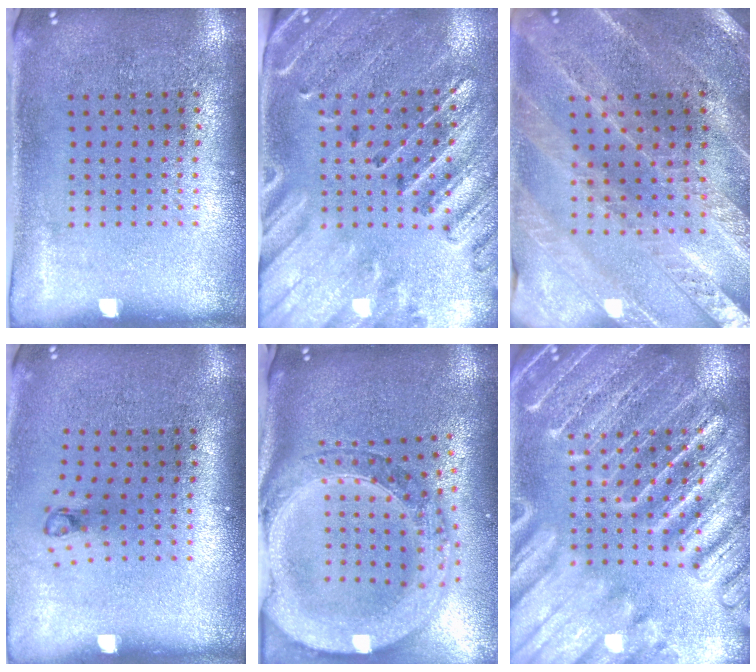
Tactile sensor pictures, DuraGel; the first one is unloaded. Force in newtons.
{"total": 2.8, "press": 2.6, "slide": 0.9}
{"total": 2.2, "press": 2.2, "slide": 0.2}
{"total": 0.8, "press": 0.4, "slide": 0.7}
{"total": 3.8, "press": 2.9, "slide": 2.4}
{"total": 6.2, "press": 6.2, "slide": 0.7}